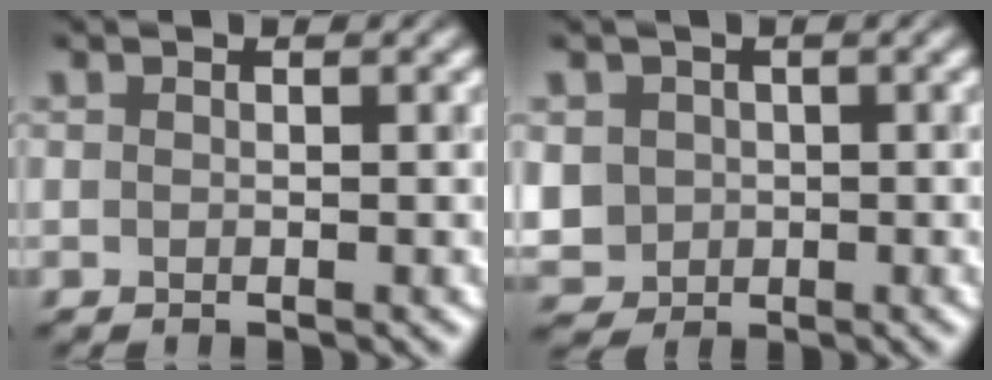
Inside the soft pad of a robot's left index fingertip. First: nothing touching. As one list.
[{"total": 4.3, "force": [-0.3, 4.0, 1.5], "torque": [-0.036, 0.005, -0.014]}]